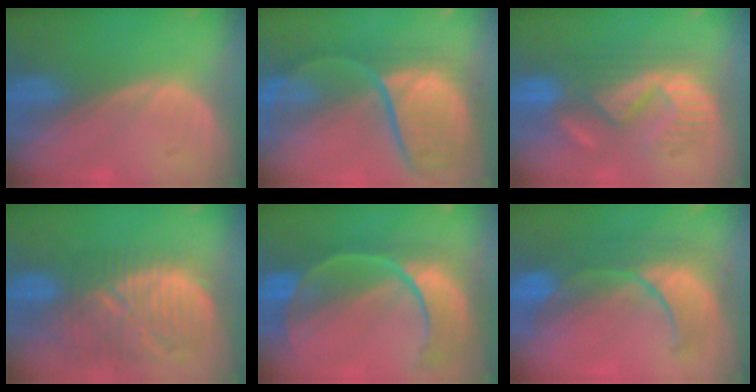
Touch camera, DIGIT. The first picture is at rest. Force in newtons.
{"total": 11.4, "press": 10.0, "slide": 5.4}
{"total": 9.1, "press": 9.1, "slide": 1.1}
{"total": 12.6, "press": 11.2, "slide": 5.8}
{"total": 11.6, "press": 9.6, "slide": 6.5}
{"total": 9.7, "press": 8.9, "slide": 3.7}